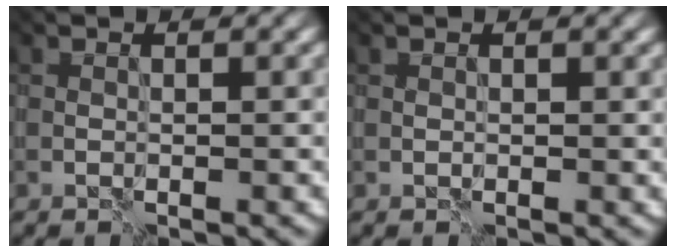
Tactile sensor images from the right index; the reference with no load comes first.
{"total": 0.0}